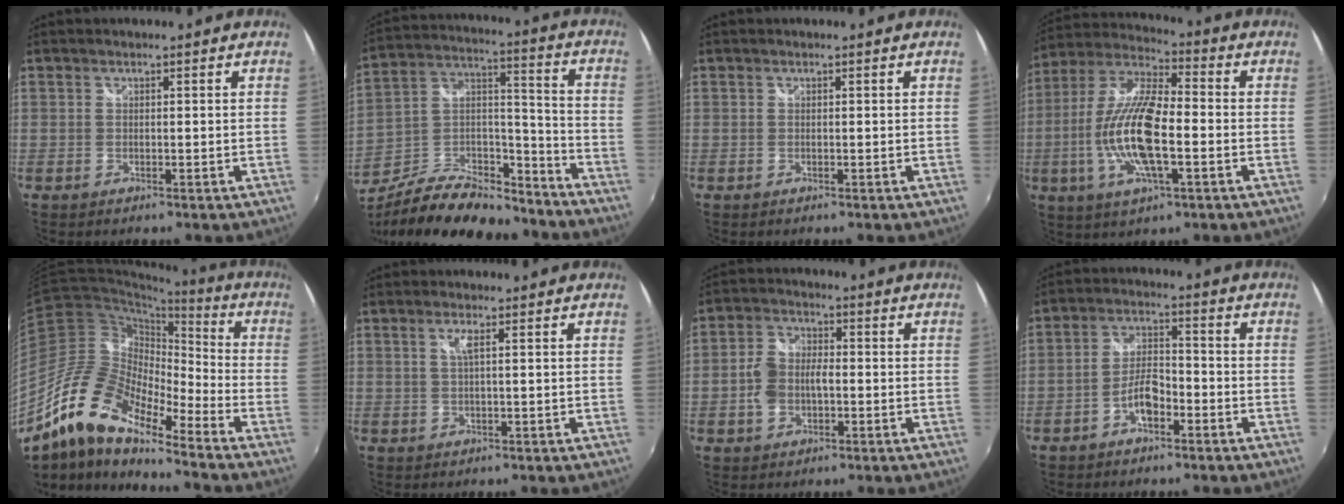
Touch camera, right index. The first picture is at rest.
{"total": 21.6, "force": [-15.9, 8.5, 11.8], "torque": [-0.230, 0.018, -0.251]}
{"total": 0.0}
{"total": 16.1, "force": [-3.2, 5.0, 14.9], "torque": [-0.298, -0.004, -0.065]}
{"total": 16.3, "force": [-12.1, 4.9, 9.8], "torque": [-0.174, -0.002, -0.244]}
{"total": 1.7, "force": [0.4, -0.3, 1.6], "torque": [-0.031, -0.001, 0.007]}
{"total": 6.6, "force": [-1.3, 4.4, 4.7], "torque": [-0.099, 0.013, -0.019]}
{"total": 5.6, "force": [-3.1, 2.3, 4.1], "torque": [-0.086, 0.013, -0.054]}